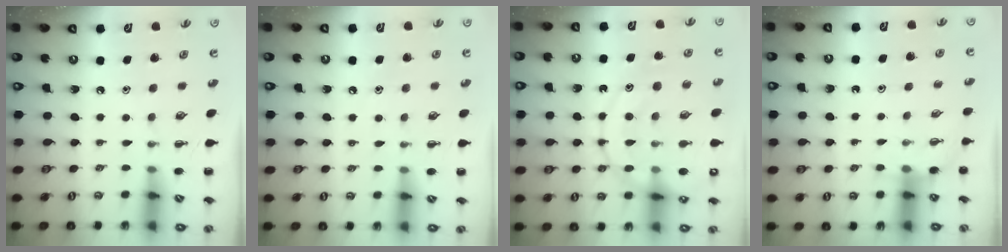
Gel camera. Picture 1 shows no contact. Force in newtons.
{"total": 6.2, "press": 5.9, "slide": 1.8}
{"total": 18.3, "press": 18.2, "slide": 2.0}
{"total": 2.6, "press": 2.5, "slide": 0.9}